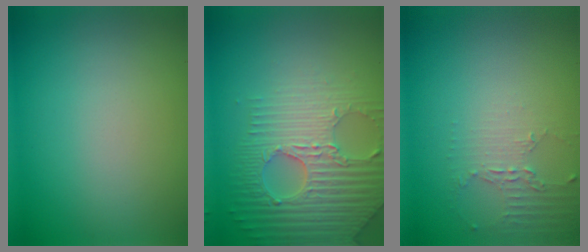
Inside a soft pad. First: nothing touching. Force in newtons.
{"total": 6.6, "press": 5.1, "slide": 4.3}
{"total": 2.1, "press": 1.5, "slide": 1.5}